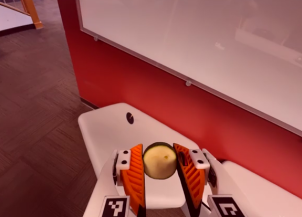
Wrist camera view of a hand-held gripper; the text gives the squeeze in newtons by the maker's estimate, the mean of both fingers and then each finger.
{"total": 10.6, "left": 11.2, "right": 10.1}